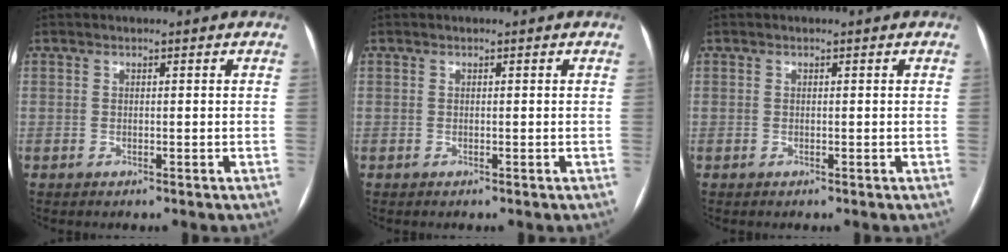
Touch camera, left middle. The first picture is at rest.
{"total": 0.0}
{"total": 0.0}